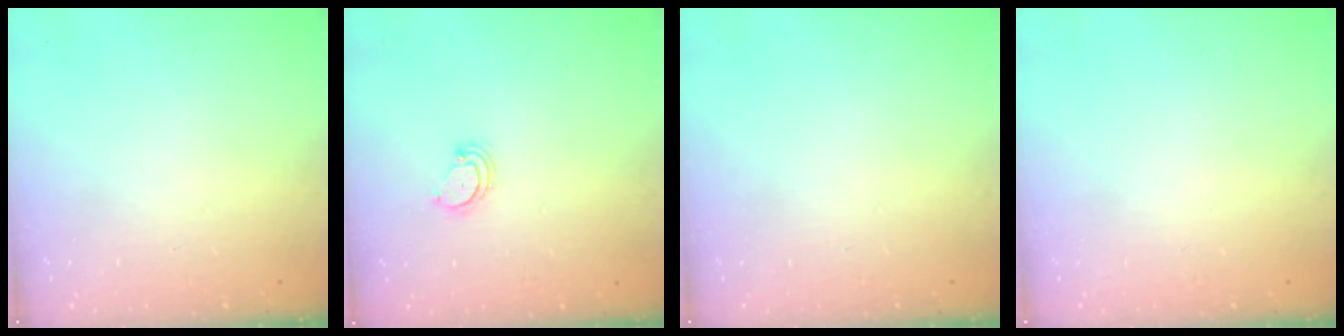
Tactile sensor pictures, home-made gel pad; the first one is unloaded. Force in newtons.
{"total": 3.0, "press": 3.0, "slide": 0.4}
{"total": 0.0}
{"total": 0.0}